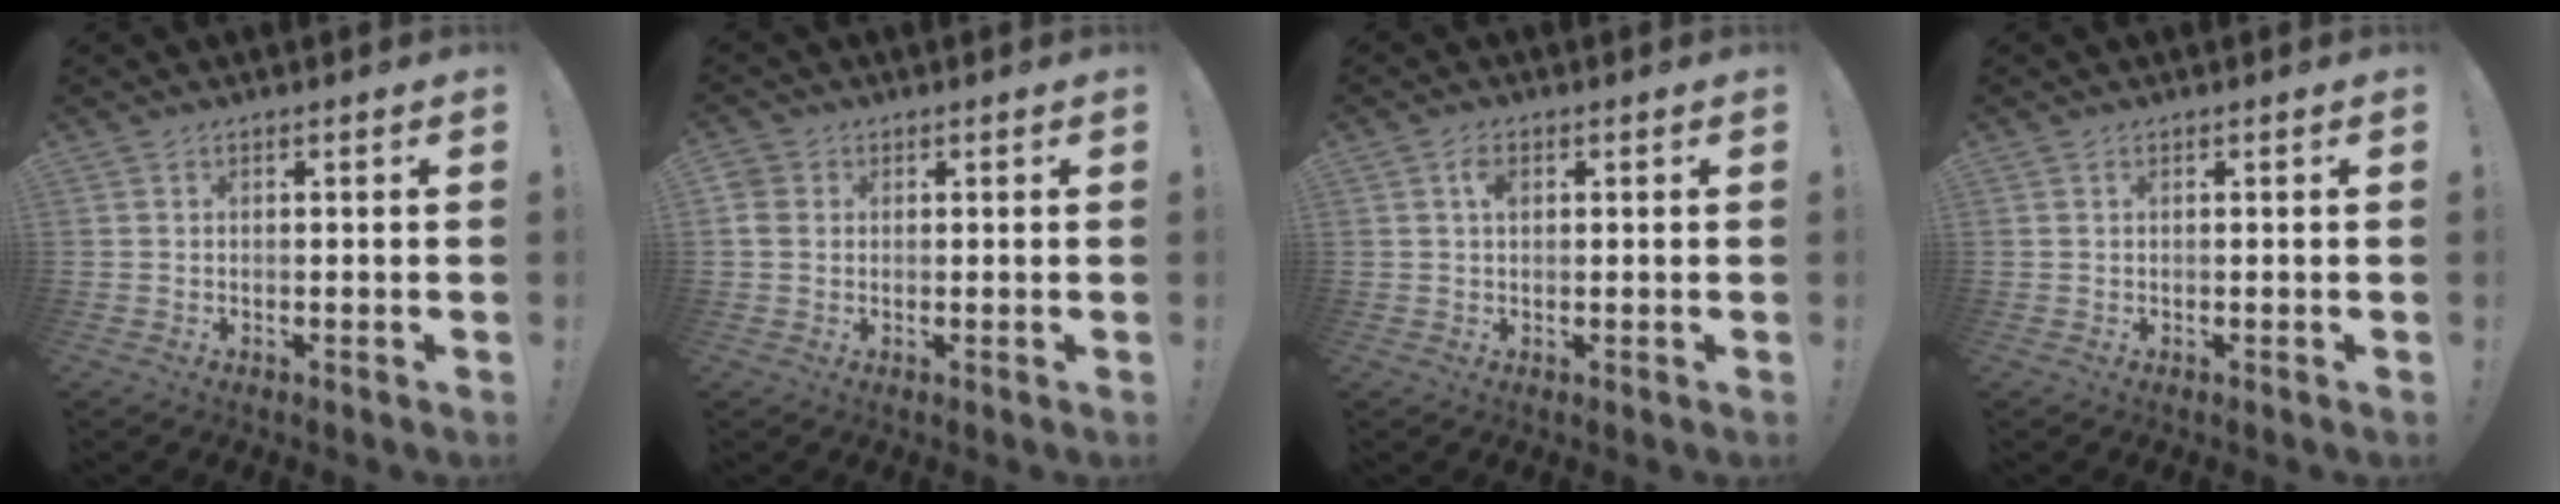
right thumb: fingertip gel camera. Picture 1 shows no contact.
{"total": 3.5, "force": [0.7, 3.2, 1.5], "torque": [-0.026, 0.007, 0.016]}
{"total": 2.9, "force": [0.8, 1.9, 2.1], "torque": [-0.030, 0.000, 0.010]}
{"total": 0.0}